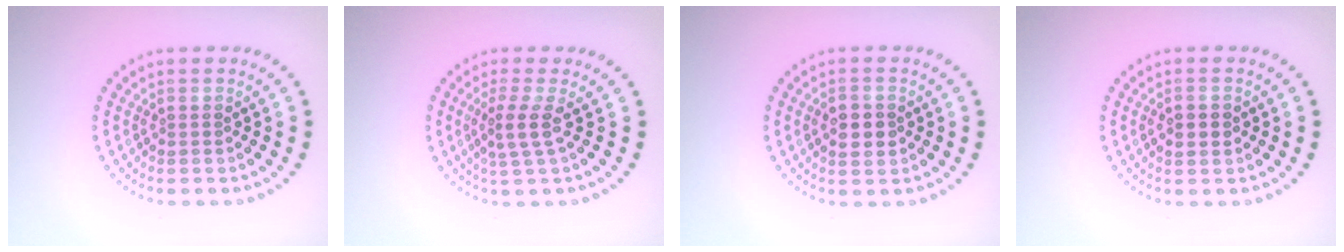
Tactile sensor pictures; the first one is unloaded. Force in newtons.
{"total": 2.1, "press": 1.6, "slide": 1.5}
{"total": 2.8, "press": 2.8, "slide": 0.0}
{"total": 2.2, "press": 2.2, "slide": 0.1}